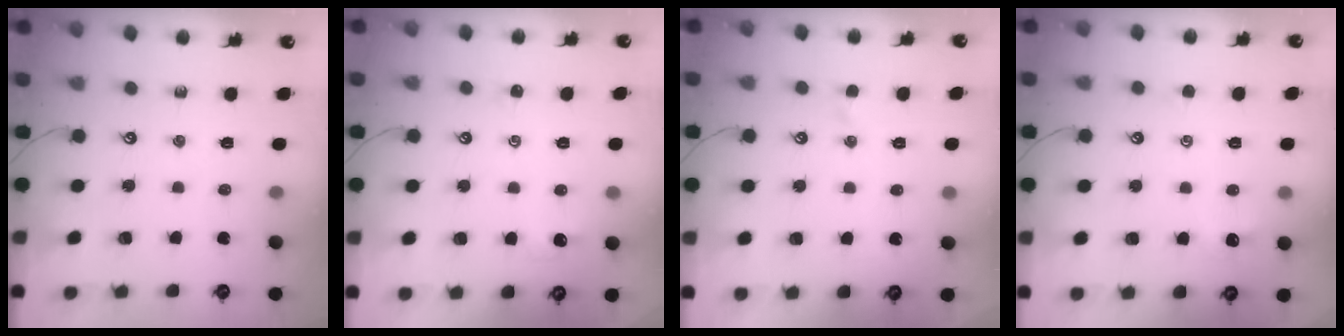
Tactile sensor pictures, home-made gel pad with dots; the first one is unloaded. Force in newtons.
{"total": 0.0}
{"total": 0.5, "press": 0.5, "slide": 0.2}
{"total": 0.9, "press": 0.9, "slide": 0.2}